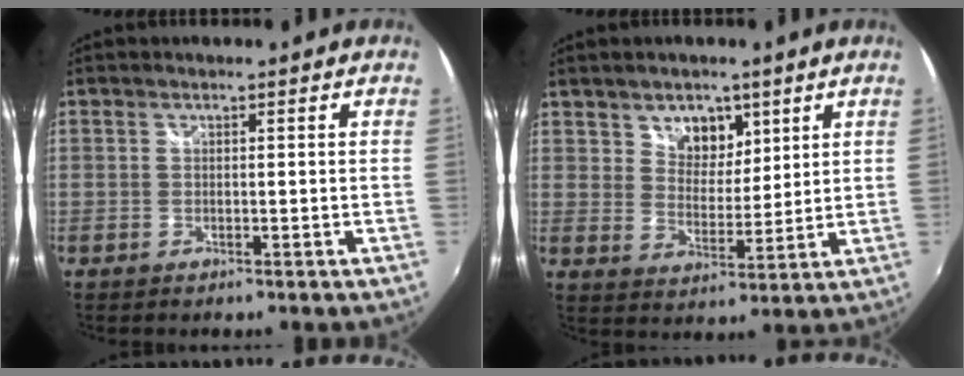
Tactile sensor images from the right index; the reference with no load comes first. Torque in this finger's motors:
{"motor_torque": [0.05, 0.07, 0.00, 0.01]}